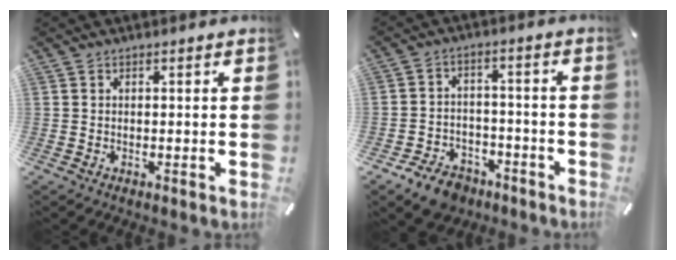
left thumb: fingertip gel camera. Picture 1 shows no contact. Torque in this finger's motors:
{"motor_torque": [-0.10, 0.22, 0.22, 0.22, 0.00]}